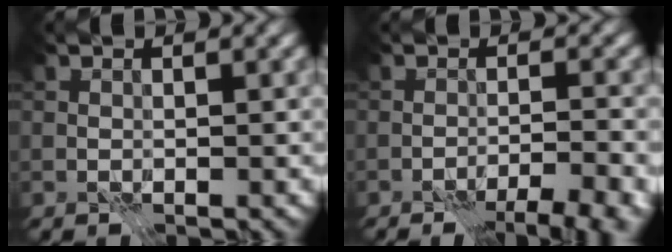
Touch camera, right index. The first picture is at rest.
{"total": 4.7, "force": [-3.6, 0.7, 3.0], "torque": [-0.045, 0.004, -0.052]}